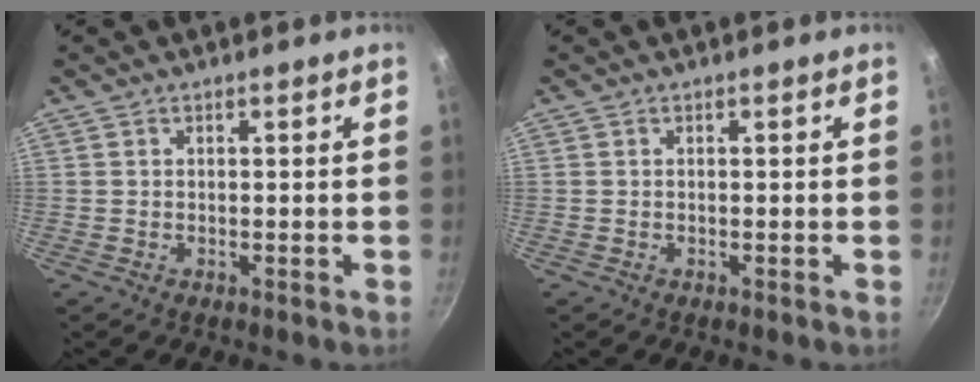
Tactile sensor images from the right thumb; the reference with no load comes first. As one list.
[{"total": 0.0}]